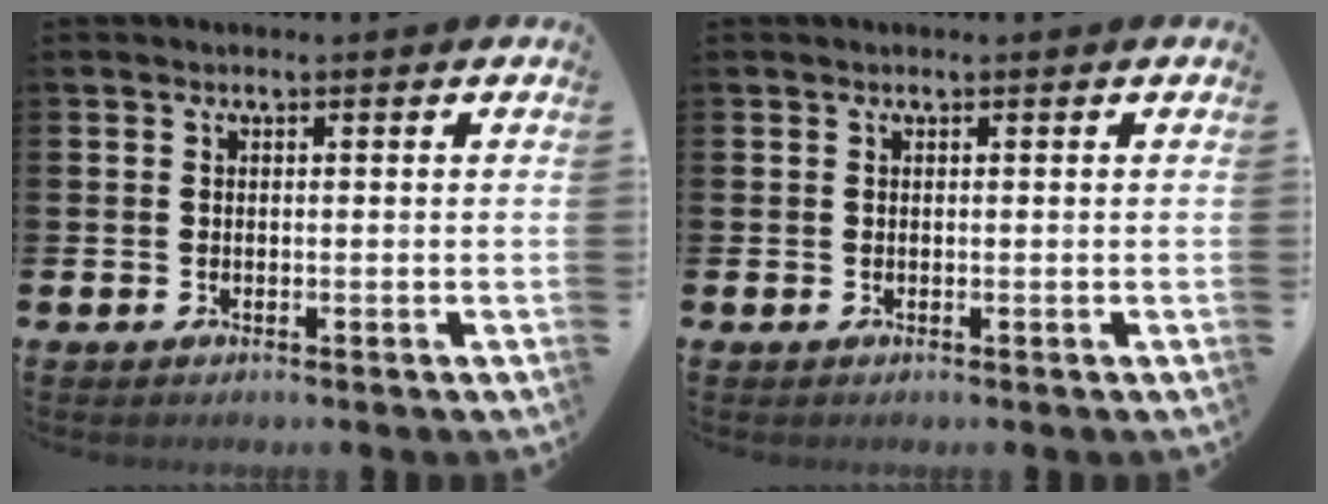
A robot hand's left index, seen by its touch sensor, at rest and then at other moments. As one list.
[{"total": 0.0}]